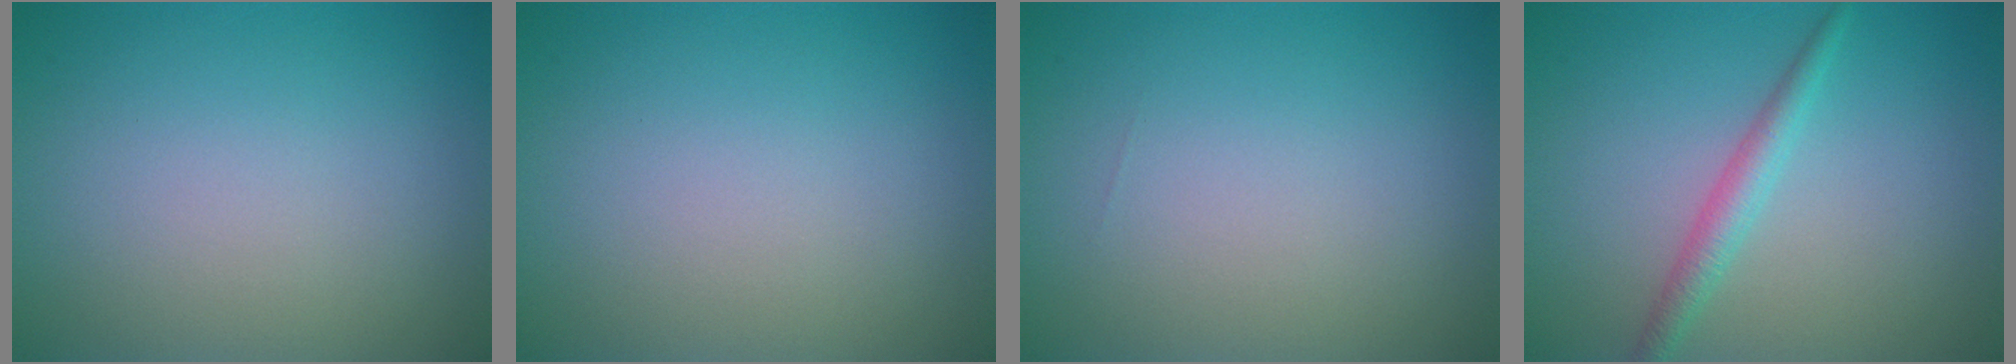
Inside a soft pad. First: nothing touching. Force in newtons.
{"total": 0.0}
{"total": 0.0}
{"total": 2.0, "press": 2.0, "slide": 0.0}